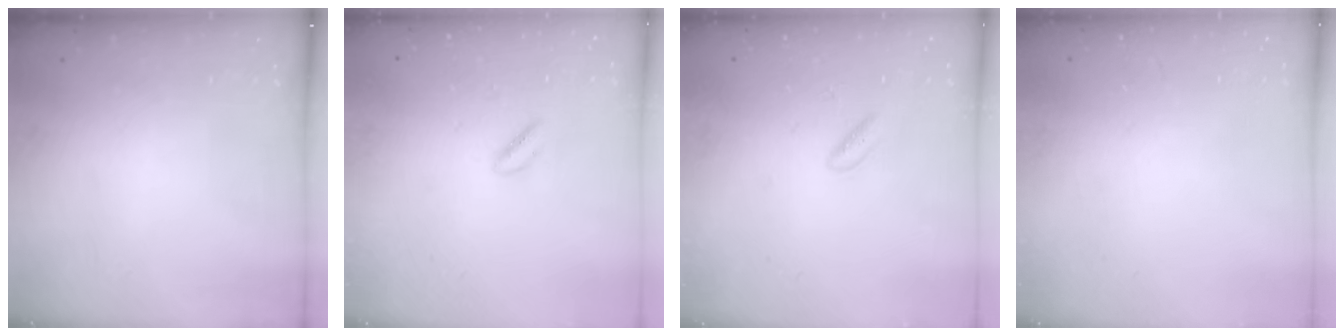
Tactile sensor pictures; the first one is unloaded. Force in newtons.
{"total": 1.9, "press": 1.7, "slide": 1.0}
{"total": 1.0, "press": 0.9, "slide": 0.5}
{"total": 2.2, "press": 2.2, "slide": 0.1}